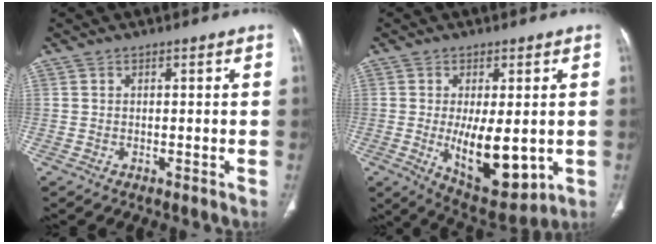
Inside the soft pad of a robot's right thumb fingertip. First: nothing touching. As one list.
[{"total": 13.2, "force": [-1.7, 5.7, 11.7], "torque": [-0.165, -0.026, -0.008]}]